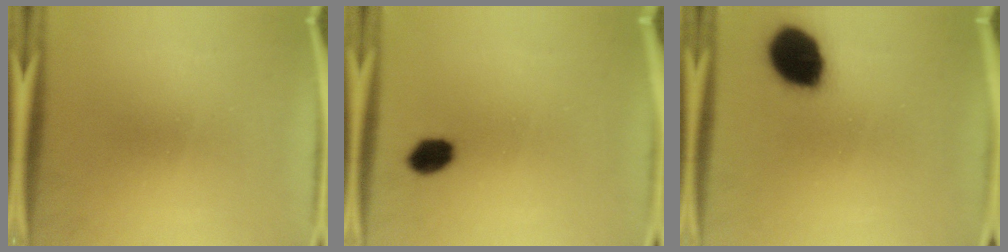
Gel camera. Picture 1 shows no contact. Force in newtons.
{"total": 4.4}
{"total": 15.5}